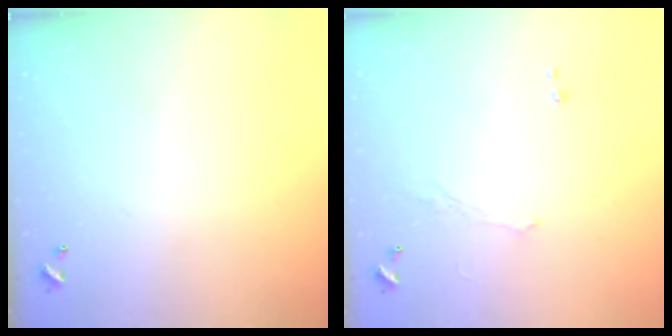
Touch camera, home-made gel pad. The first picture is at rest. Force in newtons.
{"total": 0.9, "press": 0.7, "slide": 0.5}